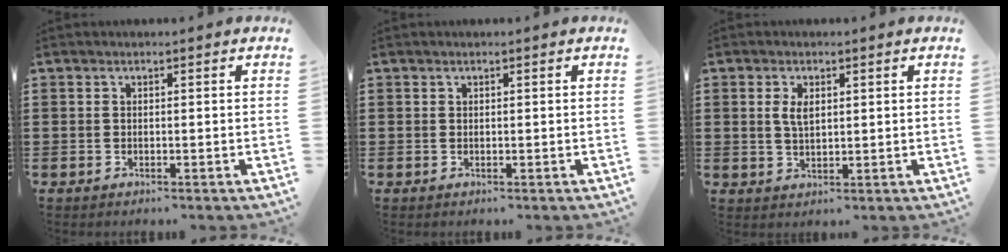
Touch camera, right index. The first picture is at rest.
{"total": 0.0}
{"total": 2.9, "force": [0.8, 1.3, 2.4], "torque": [-0.052, 0.005, 0.014]}